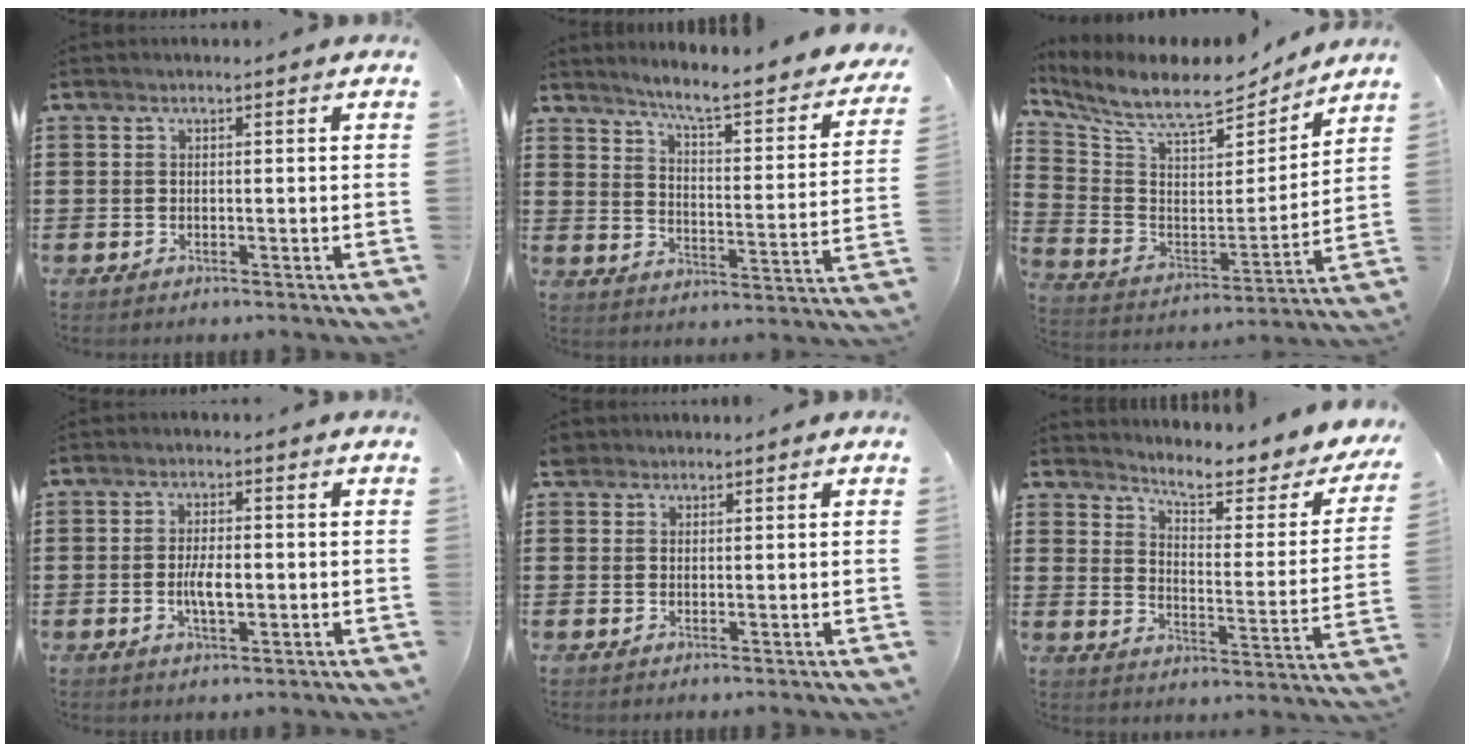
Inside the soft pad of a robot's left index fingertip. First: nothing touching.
{"total": 5.8, "force": [4.7, -0.1, 3.3], "torque": [-0.078, -0.042, 0.068]}
{"total": 10.4, "force": [8.9, 2.0, 5.1], "torque": [-0.130, -0.060, 0.151]}
{"total": 4.3, "force": [-0.5, 1.5, 4.0], "torque": [-0.079, -0.001, -0.011]}
{"total": 1.9, "force": [1.5, 1.1, 0.2], "torque": [-0.010, 0.008, 0.029]}
{"total": 5.9, "force": [5.0, 0.5, 3.1], "torque": [-0.068, -0.042, 0.076]}